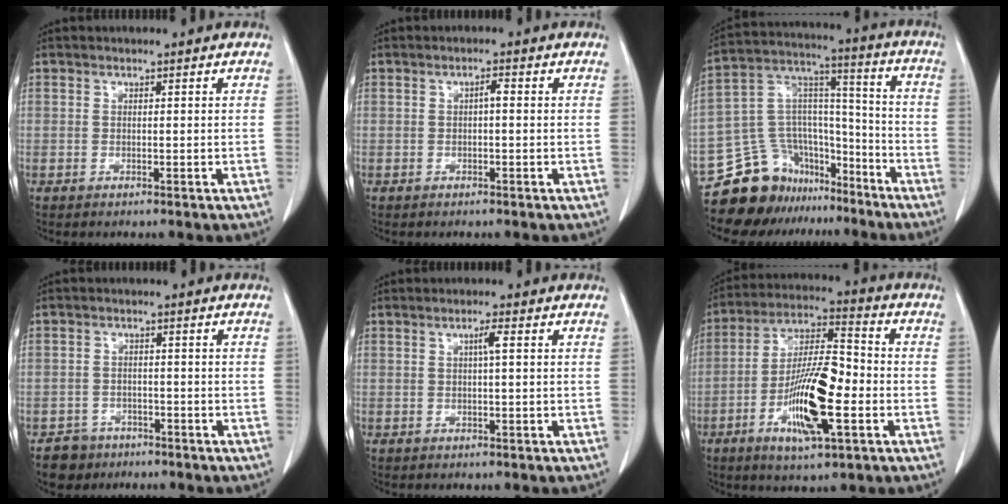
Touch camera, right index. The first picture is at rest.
{"total": 1.2, "force": [0.0, 0.2, 1.2], "torque": [-0.020, 0.003, -0.001]}
{"total": 15.5, "force": [-12.6, 8.4, 3.5], "torque": [-0.057, 0.083, -0.217]}
{"total": 3.9, "force": [-2.6, 2.9, -0.4], "torque": [0.011, 0.012, -0.043]}
{"total": 1.6, "force": [0.3, -0.2, 1.6], "torque": [-0.030, 0.003, 0.004]}
{"total": 14.5, "force": [-4.3, 3.1, 13.4], "torque": [-0.252, -0.001, -0.076]}